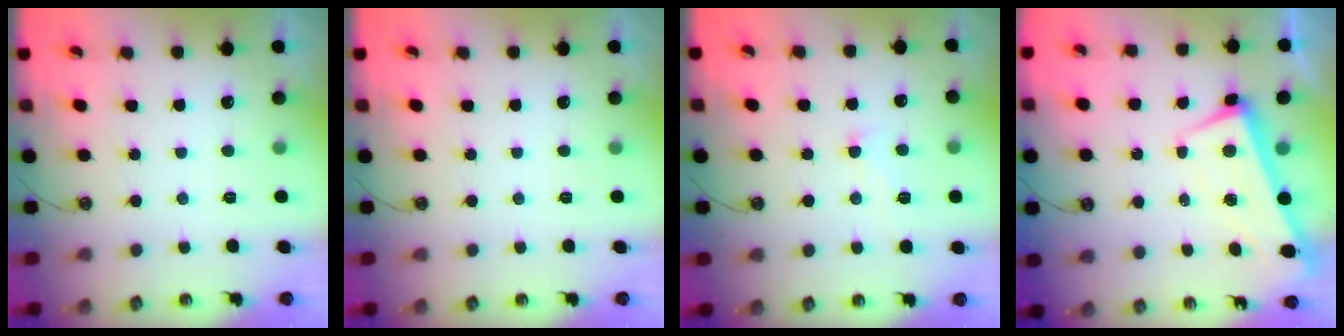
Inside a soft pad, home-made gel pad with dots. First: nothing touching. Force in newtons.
{"total": 0.0}
{"total": 2.4, "press": 2.4, "slide": 0.3}
{"total": 1.6, "press": 0.6, "slide": 1.5}